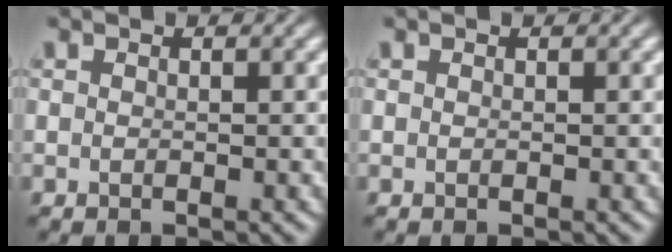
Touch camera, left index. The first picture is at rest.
{"total": 0.0}